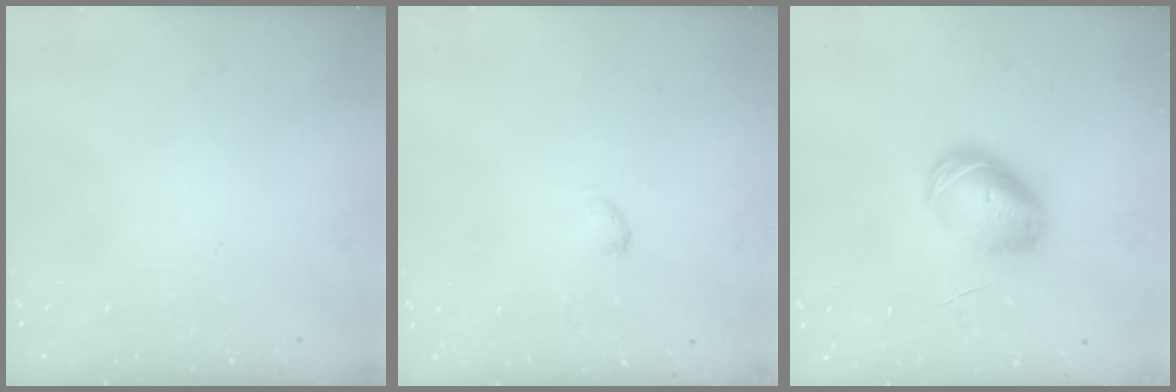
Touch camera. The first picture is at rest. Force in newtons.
{"total": 2.7, "press": 2.7, "slide": 0.5}
{"total": 9.1, "press": 9.0, "slide": 1.5}